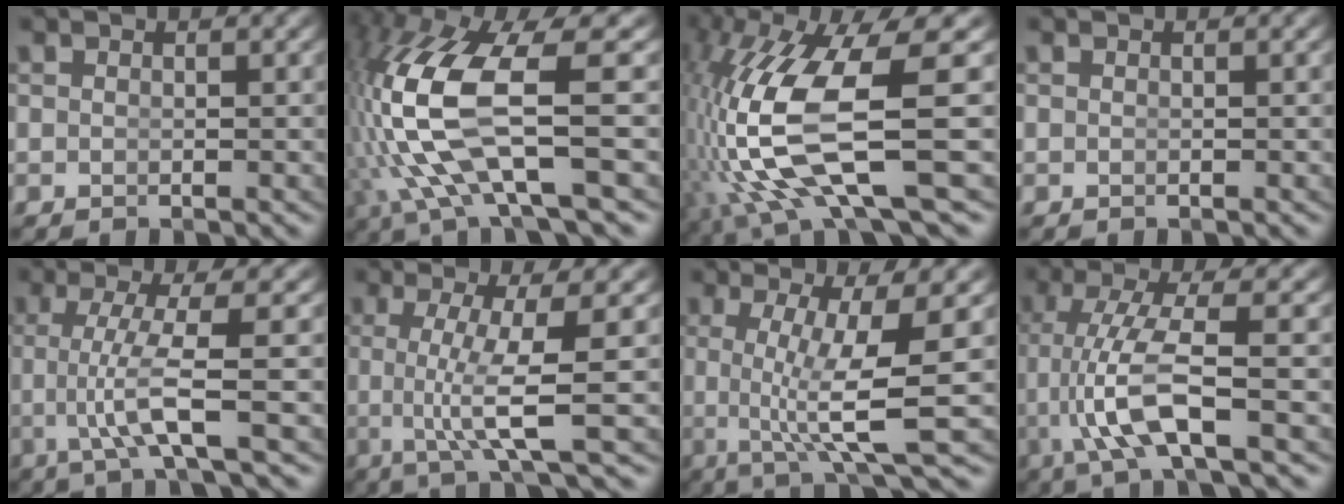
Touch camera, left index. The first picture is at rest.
{"total": 10.8, "force": [0.2, 5.1, 9.6], "torque": [-0.232, -0.031, 0.022]}
{"total": 11.3, "force": [-1.3, 4.5, 10.3], "torque": [-0.232, -0.034, 0.005]}
{"total": 0.0}
{"total": 5.1, "force": [-0.5, -0.2, 5.1], "torque": [-0.103, -0.012, -0.005]}
{"total": 5.7, "force": [-0.6, -0.1, 5.7], "torque": [-0.105, -0.015, -0.001]}
{"total": 7.2, "force": [-0.1, 0.6, 7.2], "torque": [-0.119, -0.019, 0.009]}
{"total": 5.7, "force": [-0.8, 1.1, 5.5], "torque": [-0.125, -0.012, -0.005]}